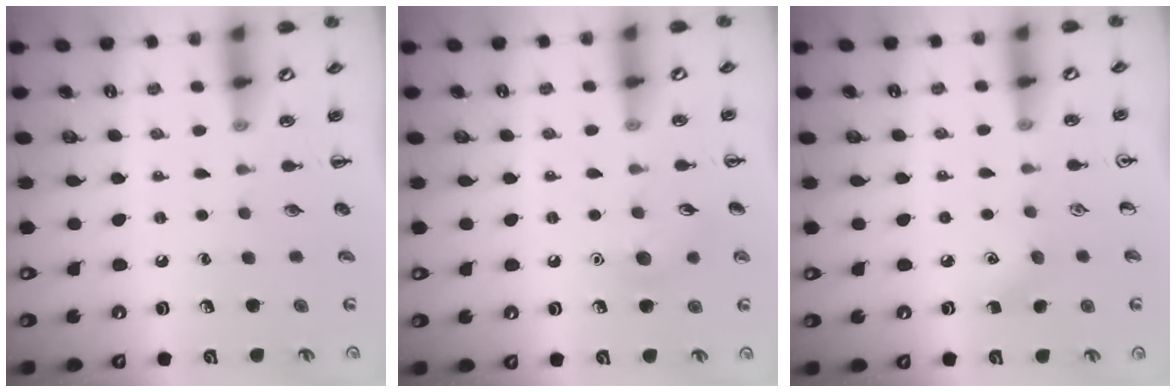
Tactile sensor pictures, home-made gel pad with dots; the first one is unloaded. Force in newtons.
{"total": 7.5, "press": 7.2, "slide": 2.1}
{"total": 4.4, "press": 4.2, "slide": 1.2}